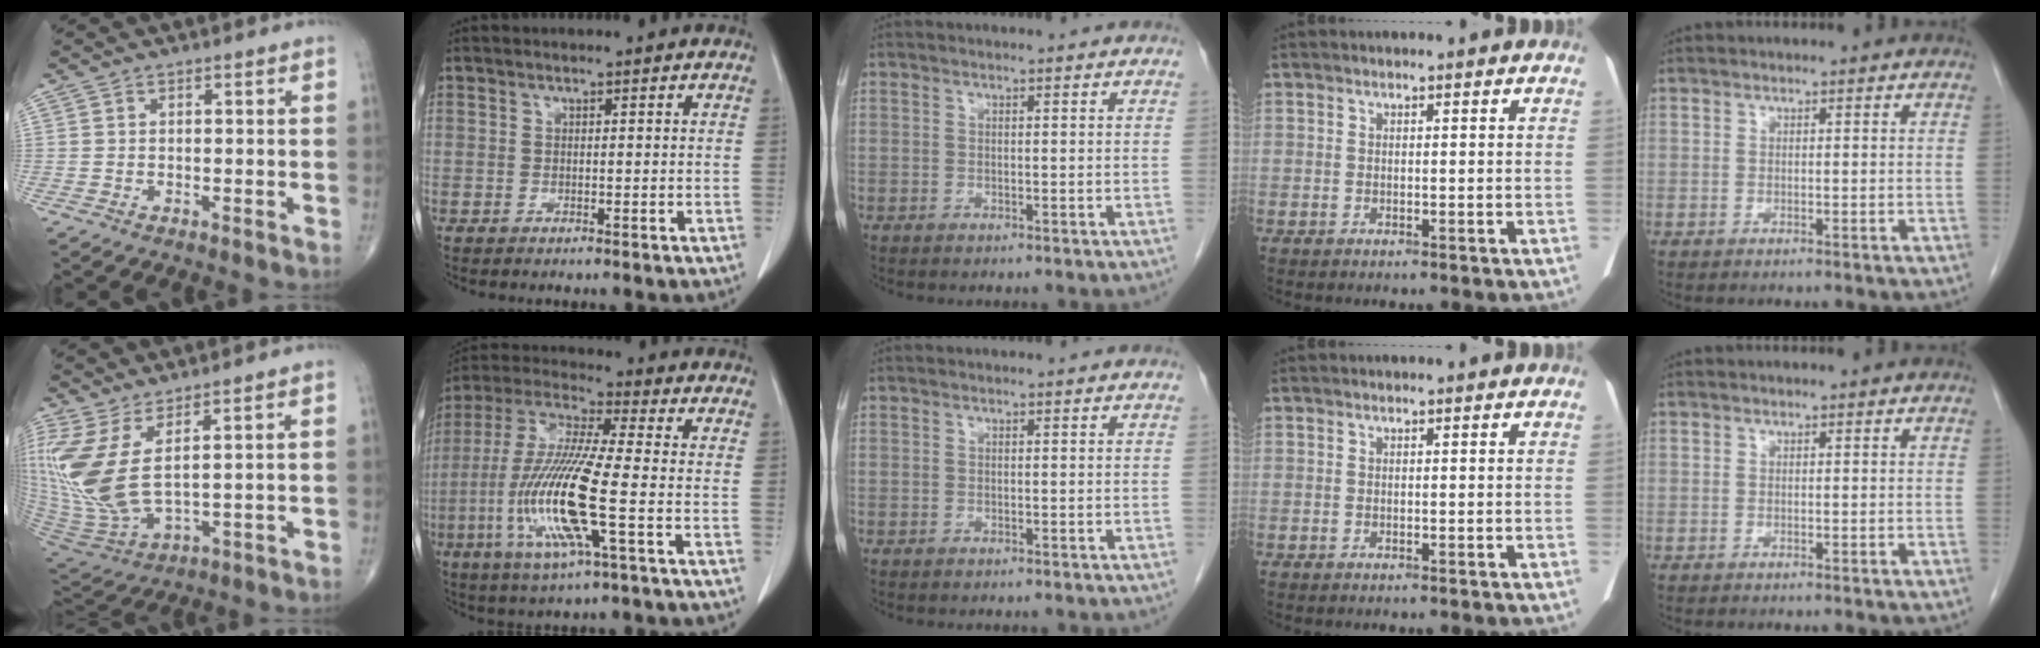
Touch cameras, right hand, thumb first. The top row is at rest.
{"thumb": {"total": 13.8, "force": [3.9, 4.6, 12.4], "torque": [-0.303, -0.032, 0.096]}, "index": {"total": 15.5, "force": [-3.8, 0.8, 15.0], "torque": [-0.318, -0.014, -0.079]}}